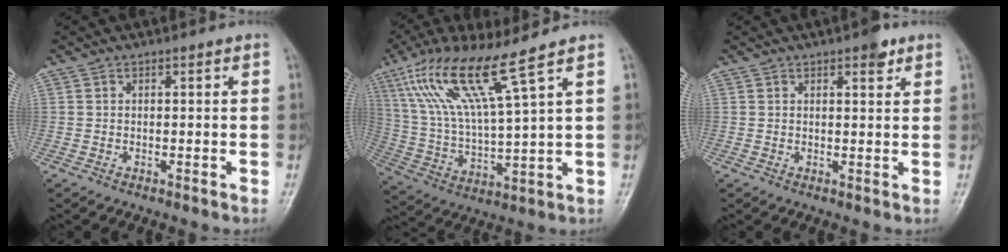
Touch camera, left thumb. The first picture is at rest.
{"total": 15.8, "force": [9.1, 1.4, 12.9], "torque": [-0.265, -0.035, 0.182]}
{"total": 3.1, "force": [1.9, 1.1, 2.1], "torque": [-0.019, -0.007, 0.023]}